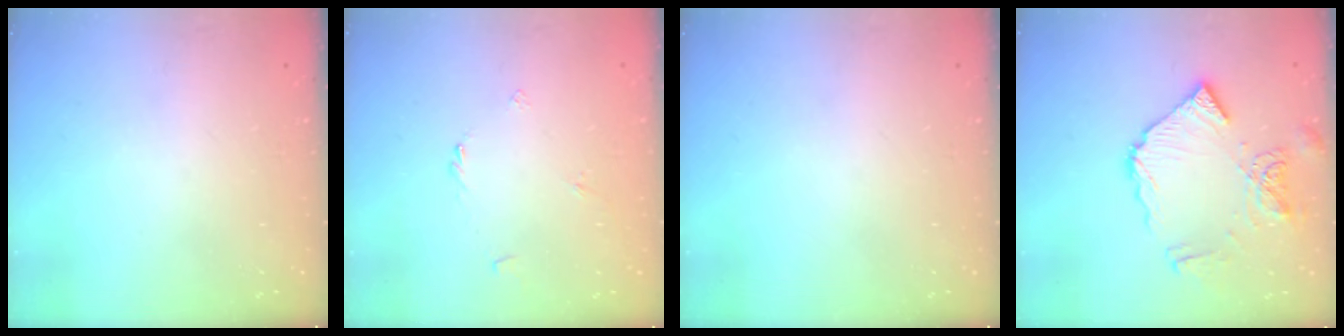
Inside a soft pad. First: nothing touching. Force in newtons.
{"total": 1.8, "press": 1.8, "slide": 0.5}
{"total": 0.0}
{"total": 14.3, "press": 14.2, "slide": 1.6}